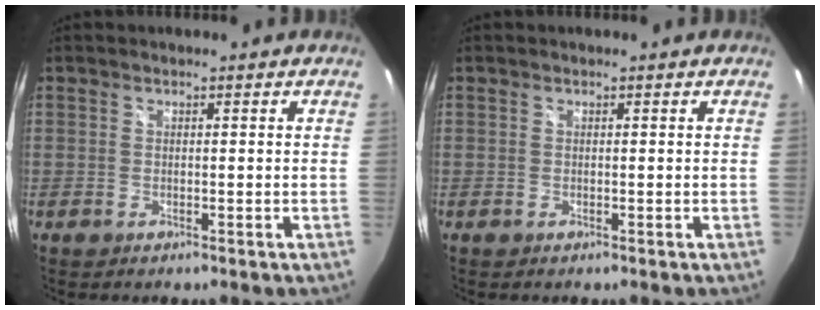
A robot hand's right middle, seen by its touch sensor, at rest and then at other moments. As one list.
[{"total": 0.0}]